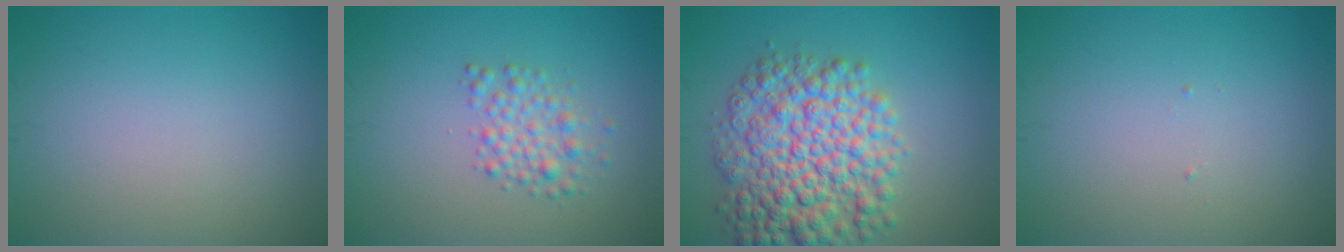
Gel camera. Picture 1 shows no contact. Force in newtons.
{"total": 2.4, "press": 2.4, "slide": 0.1}
{"total": 9.1, "press": 9.1, "slide": 0.2}
{"total": 0.0}